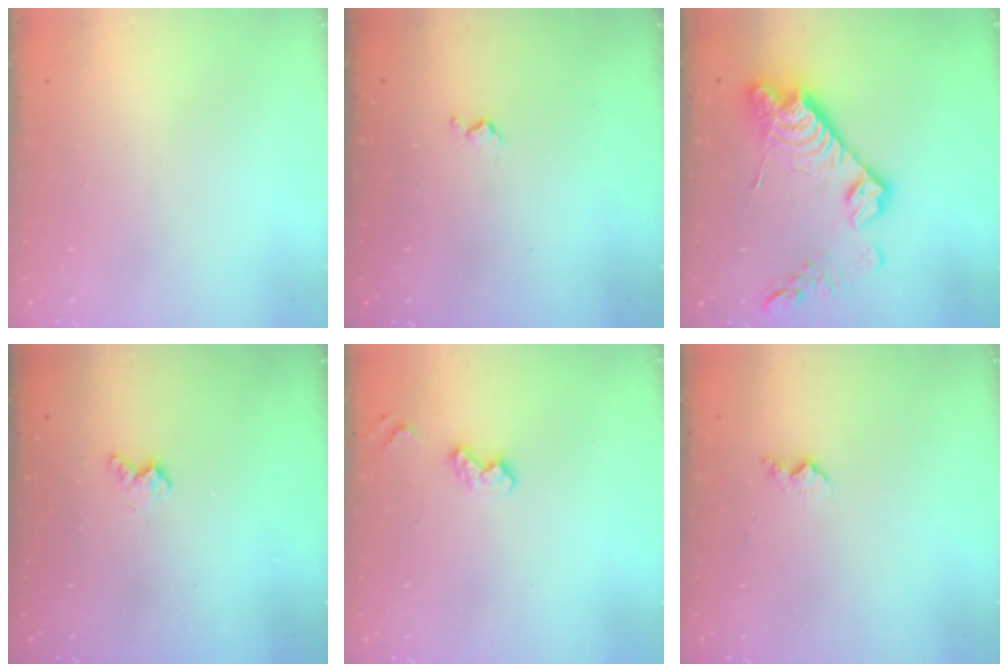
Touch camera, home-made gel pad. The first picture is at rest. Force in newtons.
{"total": 3.6, "press": 3.5, "slide": 0.6}
{"total": 17.1, "press": 17.0, "slide": 0.7}
{"total": 2.6, "press": 2.6, "slide": 0.6}
{"total": 4.4, "press": 4.4, "slide": 0.6}
{"total": 3.3, "press": 3.3, "slide": 0.4}